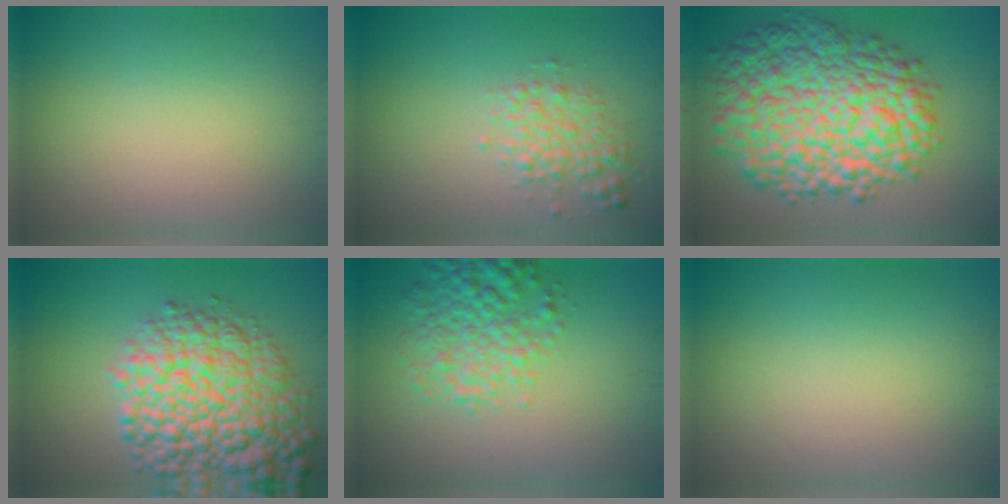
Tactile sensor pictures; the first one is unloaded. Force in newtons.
{"total": 2.5, "press": 2.5, "slide": 0.0}
{"total": 12.9, "press": 12.8, "slide": 0.3}
{"total": 11.0, "press": 11.0, "slide": 0.4}
{"total": 4.6, "press": 4.6, "slide": 0.2}
{"total": 0.0}